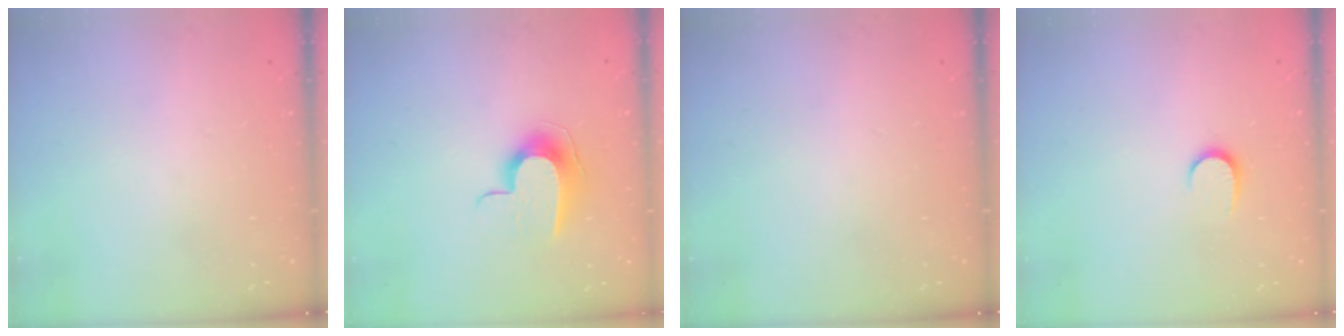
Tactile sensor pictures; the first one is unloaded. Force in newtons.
{"total": 9.0, "press": 9.0, "slide": 0.5}
{"total": 0.0}
{"total": 5.4, "press": 5.4, "slide": 0.6}